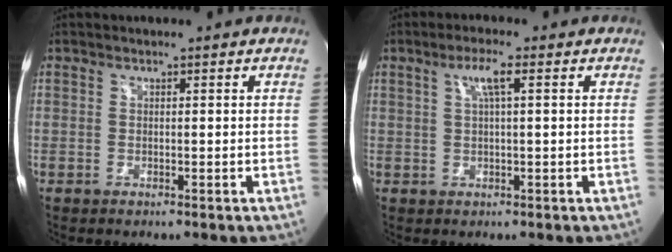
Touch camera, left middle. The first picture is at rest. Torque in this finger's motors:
{"motor_torque": [0.53, -0.06, 0.13, 0.03]}